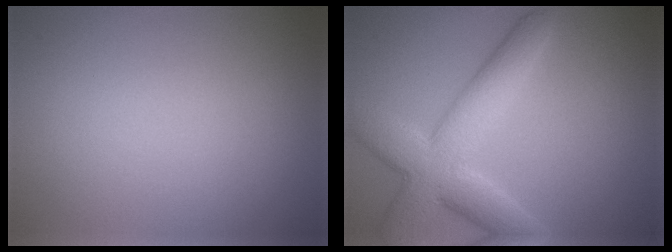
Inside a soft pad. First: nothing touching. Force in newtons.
{"total": 6.9, "press": 6.9, "slide": 0.4}